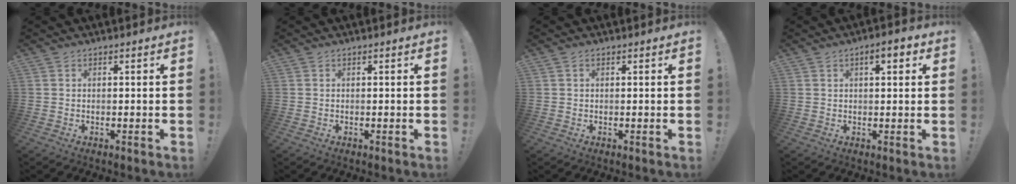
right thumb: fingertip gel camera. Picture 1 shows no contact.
{"total": 0.0}
{"total": 0.6, "force": [0.3, 0.4, 0.3], "torque": [0.000, -0.001, 0.004]}
{"total": 4.7, "force": [1.9, 1.6, 4.0], "torque": [-0.047, -0.005, 0.024]}